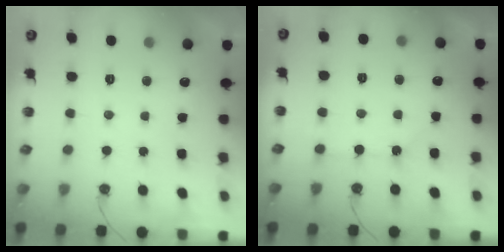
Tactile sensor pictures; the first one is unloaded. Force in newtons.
{"total": 4.4, "press": 4.4, "slide": 0.7}